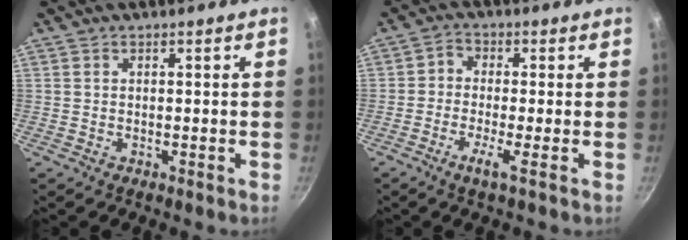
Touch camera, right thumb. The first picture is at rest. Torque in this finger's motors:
{"motor_torque": [-0.39, 0.43, -0.37, -0.13, 0.13]}